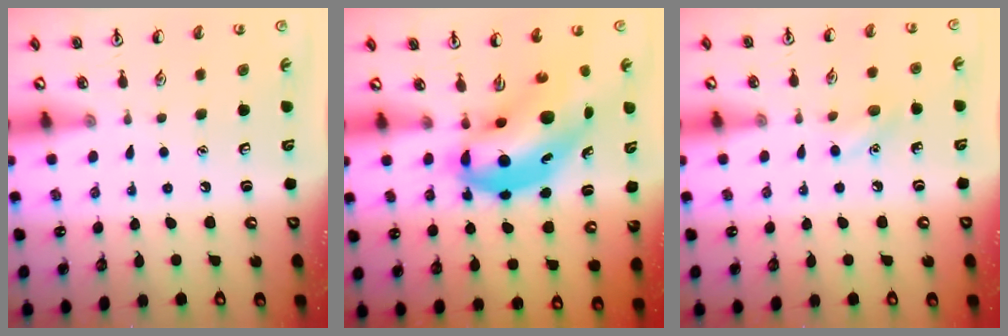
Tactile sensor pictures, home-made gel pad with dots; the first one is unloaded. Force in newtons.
{"total": 9.6, "press": 9.2, "slide": 2.7}
{"total": 5.9, "press": 5.6, "slide": 1.8}